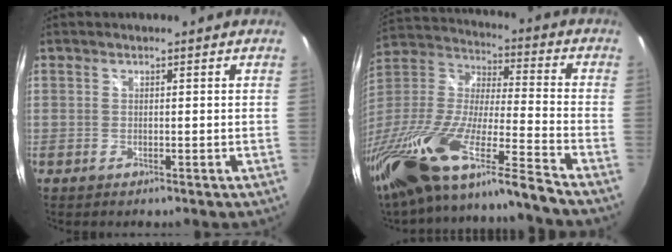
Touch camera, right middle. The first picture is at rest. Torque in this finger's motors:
{"motor_torque": [1.10, -1.03, 1.05, 0.21]}